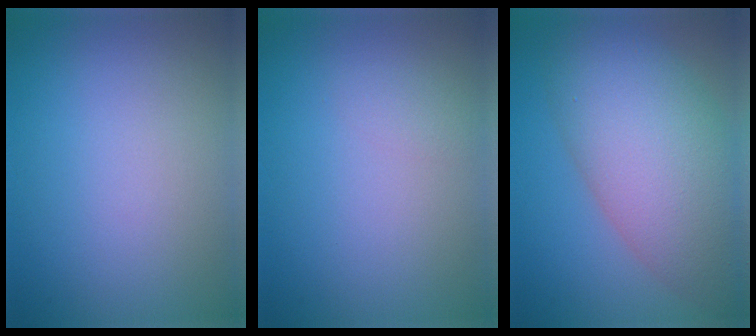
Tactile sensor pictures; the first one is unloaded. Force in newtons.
{"total": 0.8, "press": 0.8, "slide": 0.0}
{"total": 10.8, "press": 10.8, "slide": 0.5}